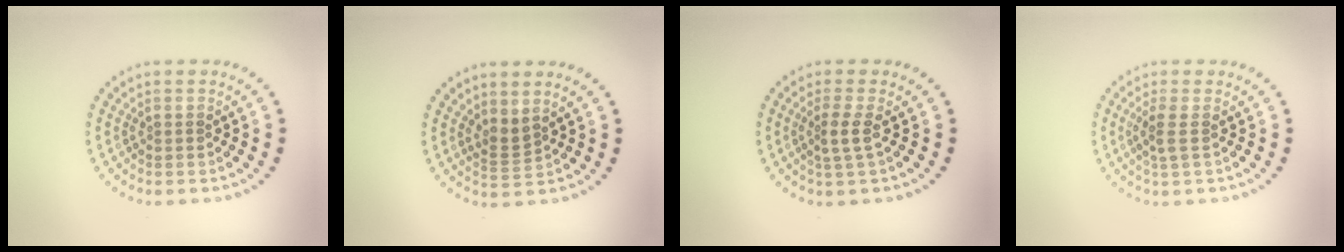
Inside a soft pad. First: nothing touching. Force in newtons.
{"total": 1.6, "press": 1.1, "slide": 1.2}
{"total": 1.7, "press": 1.2, "slide": 1.2}
{"total": 1.4, "press": 1.2, "slide": 0.8}